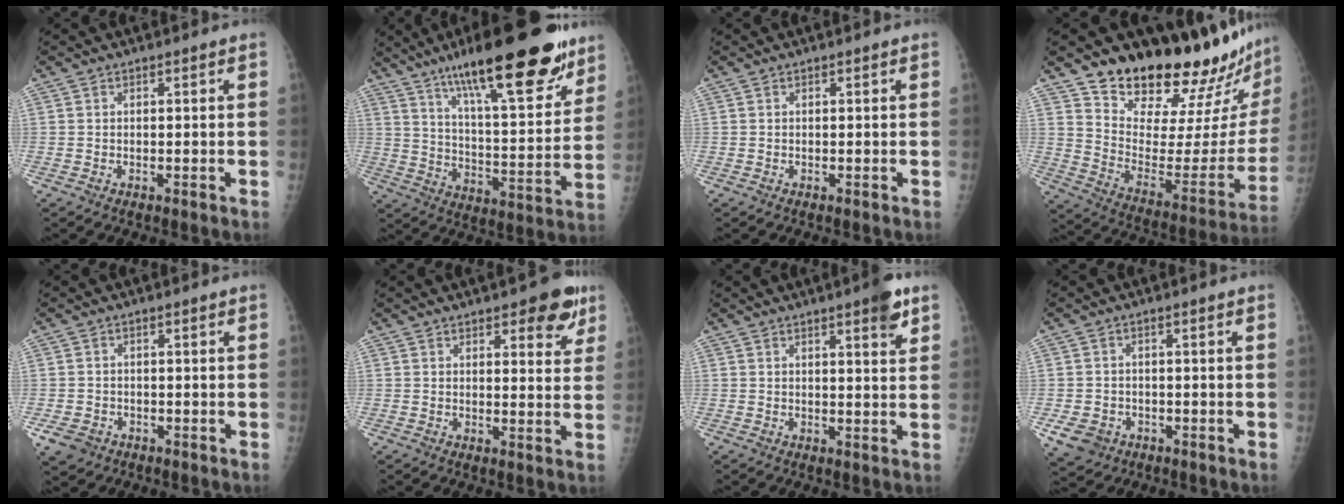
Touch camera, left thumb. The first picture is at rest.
{"total": 26.5, "force": [17.1, 6.9, 19.0], "torque": [-0.262, -0.056, 0.270]}
{"total": 0.0}
{"total": 26.3, "force": [23.2, 5.9, 10.8], "torque": [-0.125, -0.184, 0.329]}
{"total": 4.6, "force": [-2.3, 3.7, 1.6], "torque": [-0.034, 0.004, -0.032]}
{"total": 7.0, "force": [4.2, 3.1, 4.7], "torque": [-0.027, -0.018, 0.048]}
{"total": 4.9, "force": [2.9, 1.0, 3.8], "torque": [-0.044, -0.014, 0.034]}
{"total": 6.5, "force": [-2.7, 5.4, 2.4], "torque": [-0.047, 0.009, -0.033]}